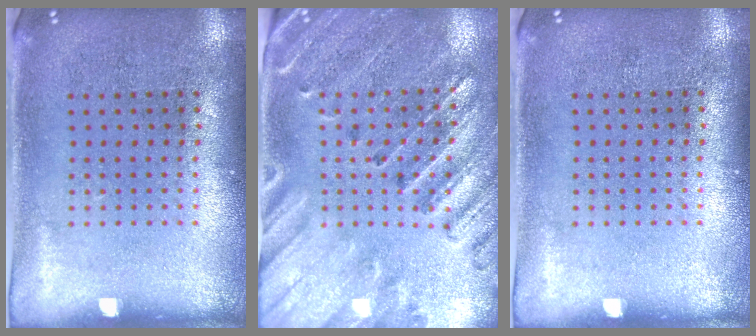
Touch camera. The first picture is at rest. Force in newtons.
{"total": 2.6, "press": 2.4, "slide": 0.9}
{"total": 0.0}